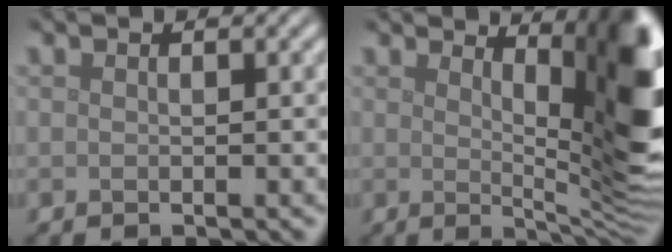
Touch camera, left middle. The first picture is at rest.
{"total": 11.8, "force": [3.5, 3.6, 10.6], "torque": [-0.106, 0.004, 0.049]}